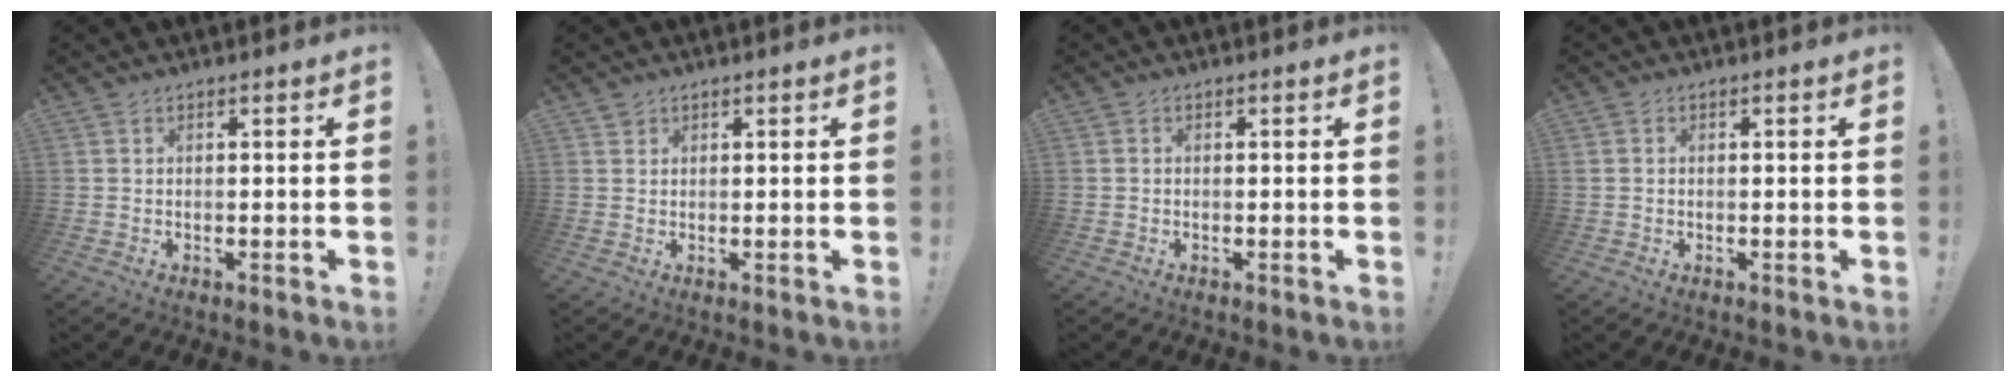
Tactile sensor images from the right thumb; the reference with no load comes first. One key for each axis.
{"total": 1.1, "fx": 0.9, "fy": 0.7, "fz": 0.1, "tx": 0.003, "ty": -0.003, "tz": 0.017}
{"total": 0.9, "fx": 0.3, "fy": -0.1, "fz": -0.9, "tx": 0.017, "ty": 0.002, "tz": 0.006}
{"total": 0.8, "fx": 0.4, "fy": 0.2, "fz": -0.7, "tx": 0.013, "ty": 0.004, "tz": 0.008}